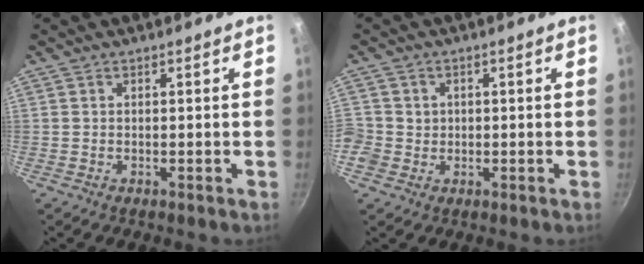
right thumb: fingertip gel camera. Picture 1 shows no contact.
{"total": 5.9, "force": [-0.1, 5.7, 1.5], "torque": [-0.022, 0.016, -0.002]}